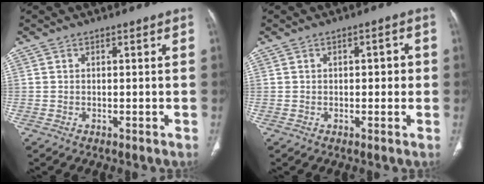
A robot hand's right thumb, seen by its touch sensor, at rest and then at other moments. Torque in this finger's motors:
{"motor_torque": [0.07, -0.25, -0.12, -0.15, 0.09]}